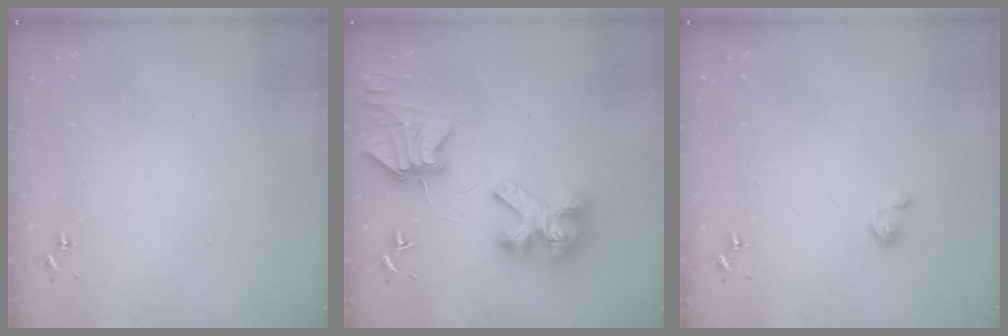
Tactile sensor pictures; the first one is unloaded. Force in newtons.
{"total": 11.0, "press": 10.9, "slide": 1.5}
{"total": 2.4, "press": 2.4, "slide": 0.3}